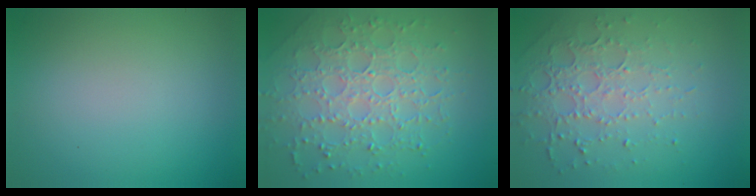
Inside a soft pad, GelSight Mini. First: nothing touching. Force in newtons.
{"total": 7.0, "press": 5.0, "slide": 4.9}
{"total": 4.7, "press": 3.3, "slide": 3.3}